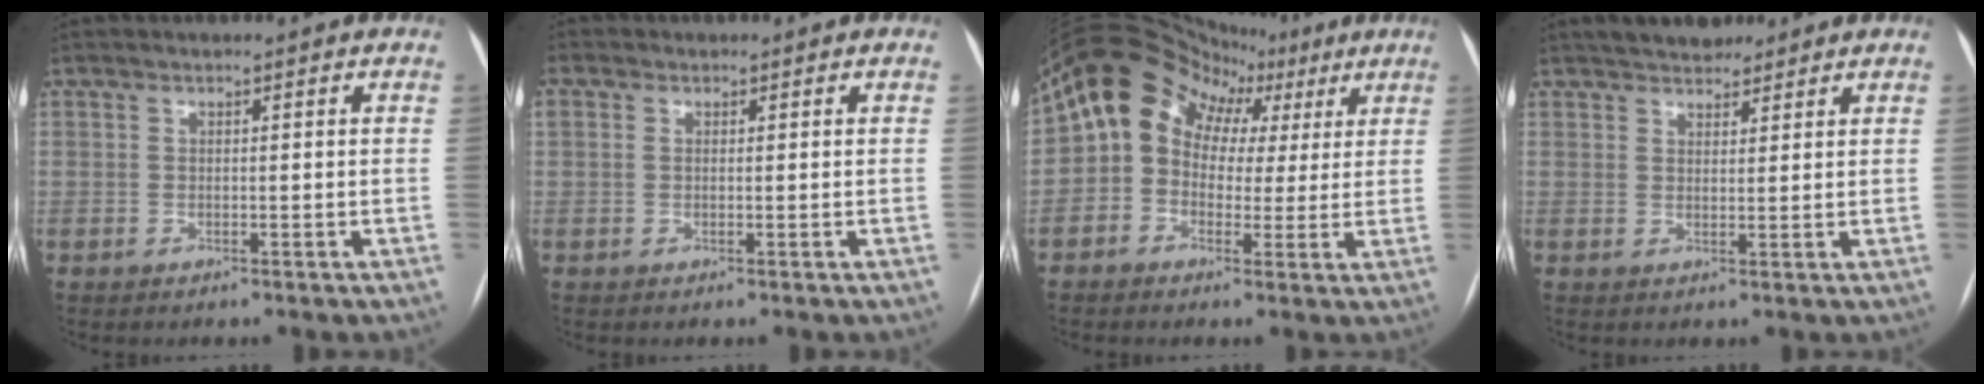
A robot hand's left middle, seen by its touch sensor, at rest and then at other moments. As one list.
[{"total": 2.3, "force": [0.6, 1.6, 1.4], "torque": [-0.049, 0.022, 0.016]}, {"total": 13.1, "force": [4.2, 11.1, 5.6], "torque": [-0.097, 0.071, 0.061]}, {"total": 5.0, "force": [4.3, 2.0, 1.6], "torque": [-0.015, 0.015, 0.072]}]